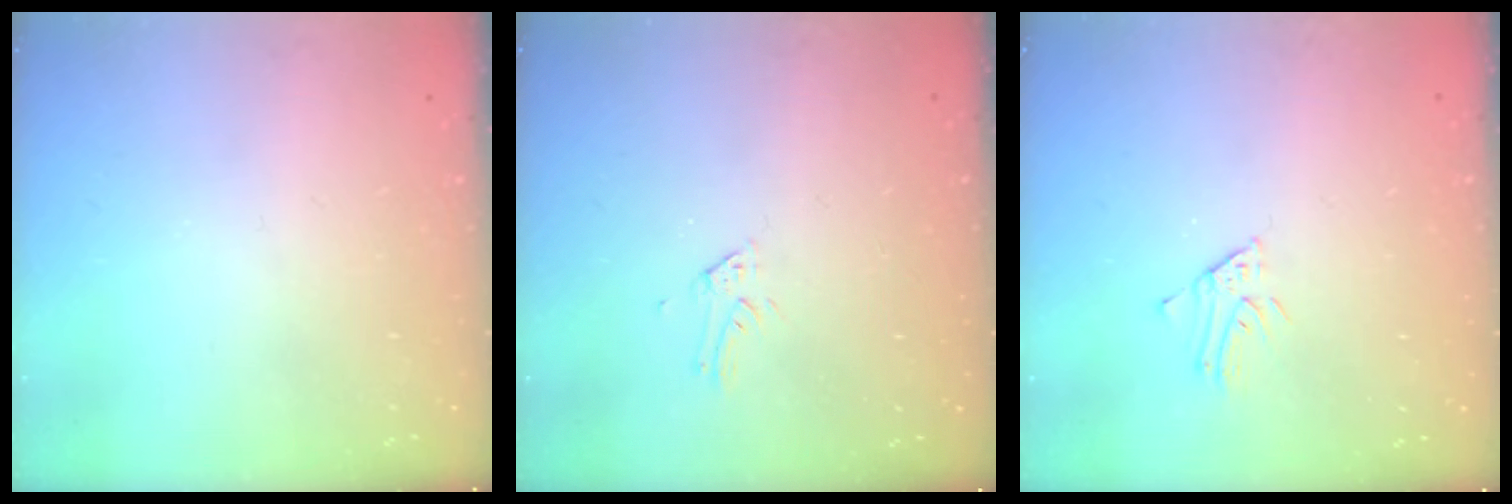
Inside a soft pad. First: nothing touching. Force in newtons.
{"total": 2.1, "press": 2.1, "slide": 0.2}
{"total": 2.9, "press": 2.9, "slide": 0.2}